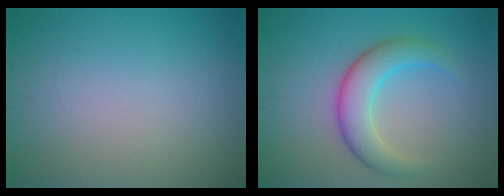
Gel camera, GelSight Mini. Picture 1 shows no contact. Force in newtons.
{"total": 4.5, "press": 4.5, "slide": 0.2}